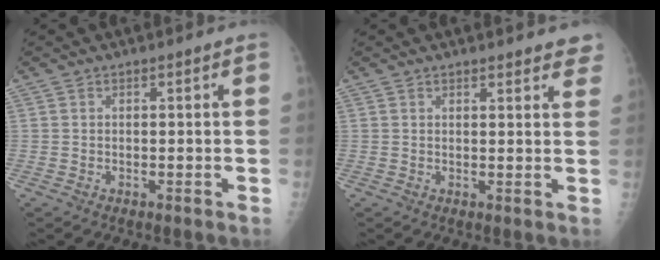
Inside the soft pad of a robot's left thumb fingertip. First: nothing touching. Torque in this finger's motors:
{"motor_torque": [-0.23, -0.02, -0.16, -0.05, 0.08]}